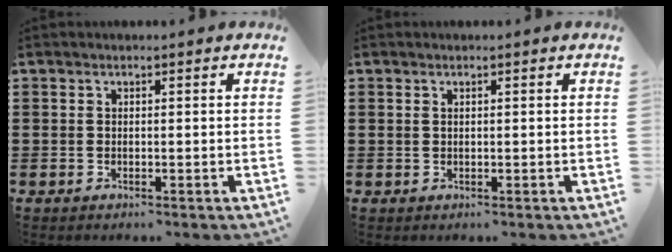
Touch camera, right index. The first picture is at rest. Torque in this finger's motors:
{"motor_torque": [0.82, 1.32, 0.04, 0.00]}